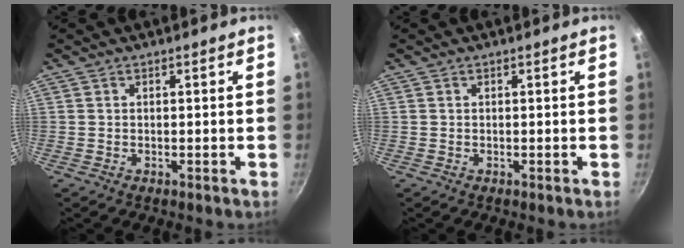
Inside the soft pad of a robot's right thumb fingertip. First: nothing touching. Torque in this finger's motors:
{"motor_torque": [-0.05, 0.05, 0.00, 0.00, 0.00]}